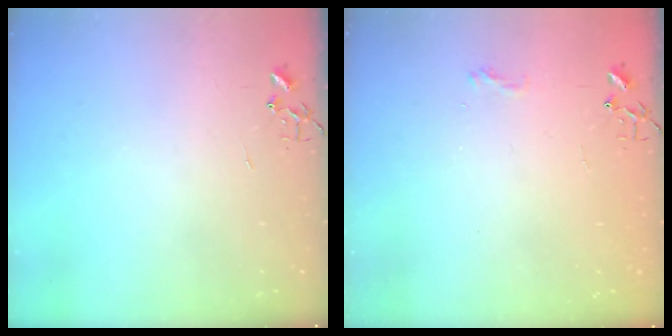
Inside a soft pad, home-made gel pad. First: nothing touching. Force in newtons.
{"total": 7.0, "press": 7.0, "slide": 0.8}